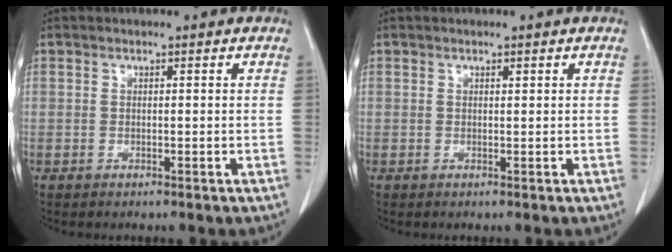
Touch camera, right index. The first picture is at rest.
{"total": 0.0}